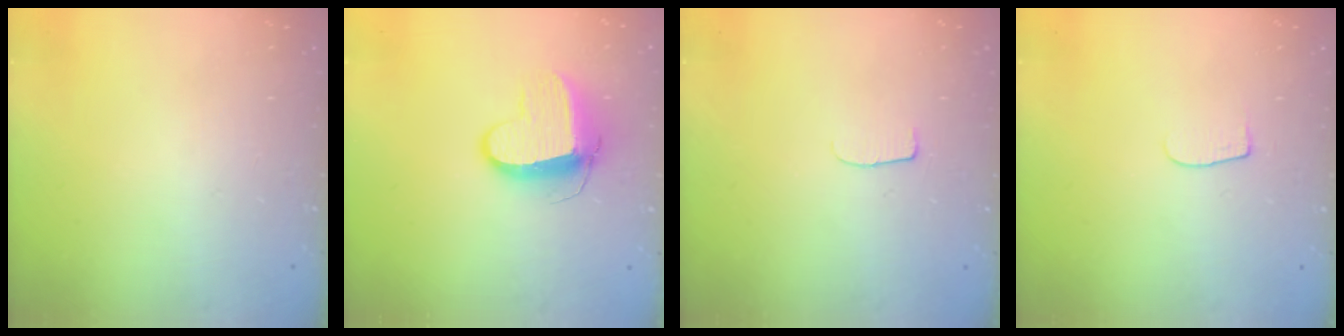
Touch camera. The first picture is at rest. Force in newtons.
{"total": 10.3, "press": 10.3, "slide": 0.5}
{"total": 5.3, "press": 5.3, "slide": 0.5}
{"total": 3.8, "press": 3.8, "slide": 0.5}